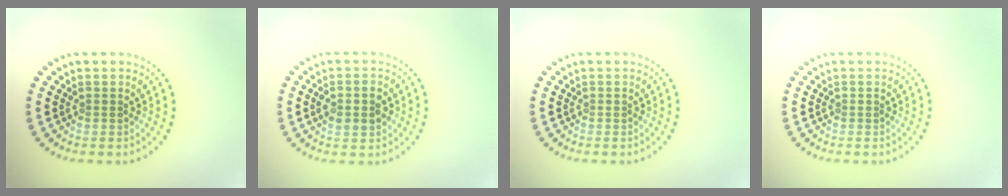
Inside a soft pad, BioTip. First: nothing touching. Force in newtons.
{"total": 2.9, "press": 2.9, "slide": 0.1}
{"total": 0.0}
{"total": 0.0}